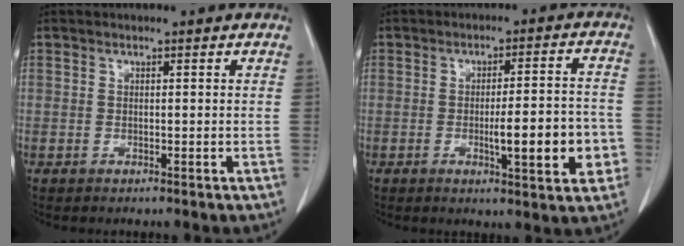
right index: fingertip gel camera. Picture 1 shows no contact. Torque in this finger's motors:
{"motor_torque": [0.61, -0.15, 0.26, 0.06]}